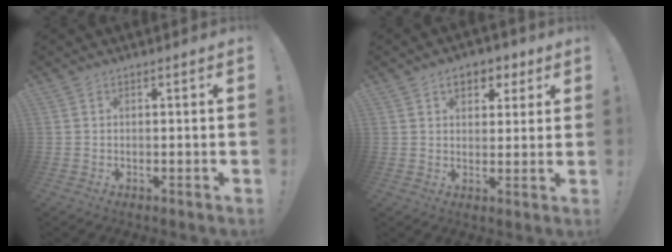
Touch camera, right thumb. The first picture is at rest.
{"total": 6.8, "force": [3.3, 4.7, 3.7], "torque": [-0.046, -0.006, 0.058]}